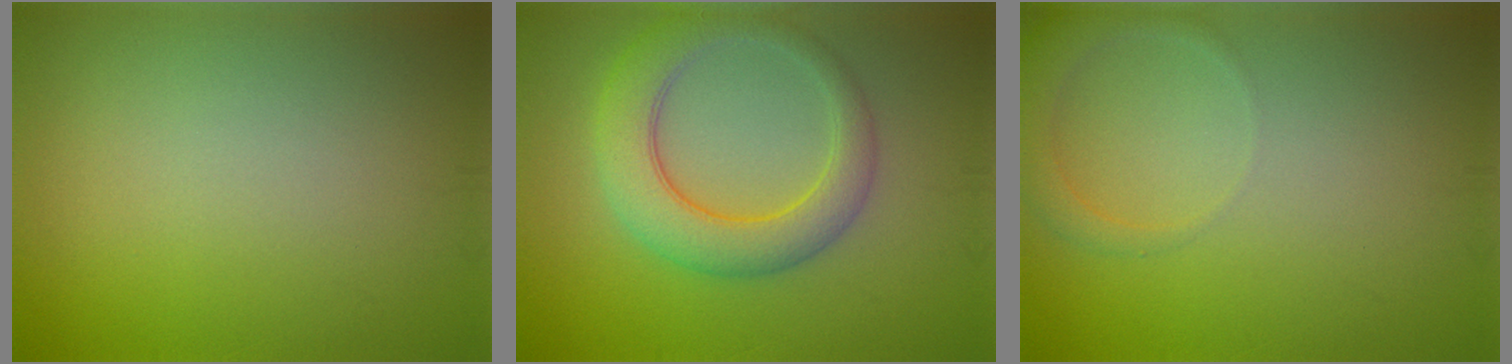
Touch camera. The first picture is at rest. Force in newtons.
{"total": 5.4, "press": 5.4, "slide": 0.1}
{"total": 2.6, "press": 2.6, "slide": 0.2}